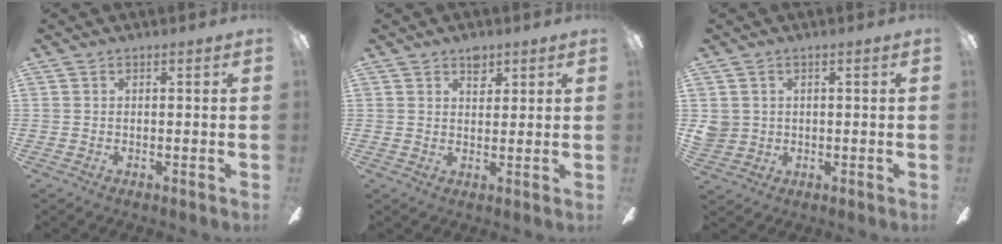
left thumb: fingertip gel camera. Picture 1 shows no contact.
{"total": 3.9, "force": [2.8, 2.2, 1.7], "torque": [-0.005, -0.015, 0.045]}
{"total": 3.4, "force": [0.8, 3.3, 0.4], "torque": [-0.008, 0.005, 0.016]}